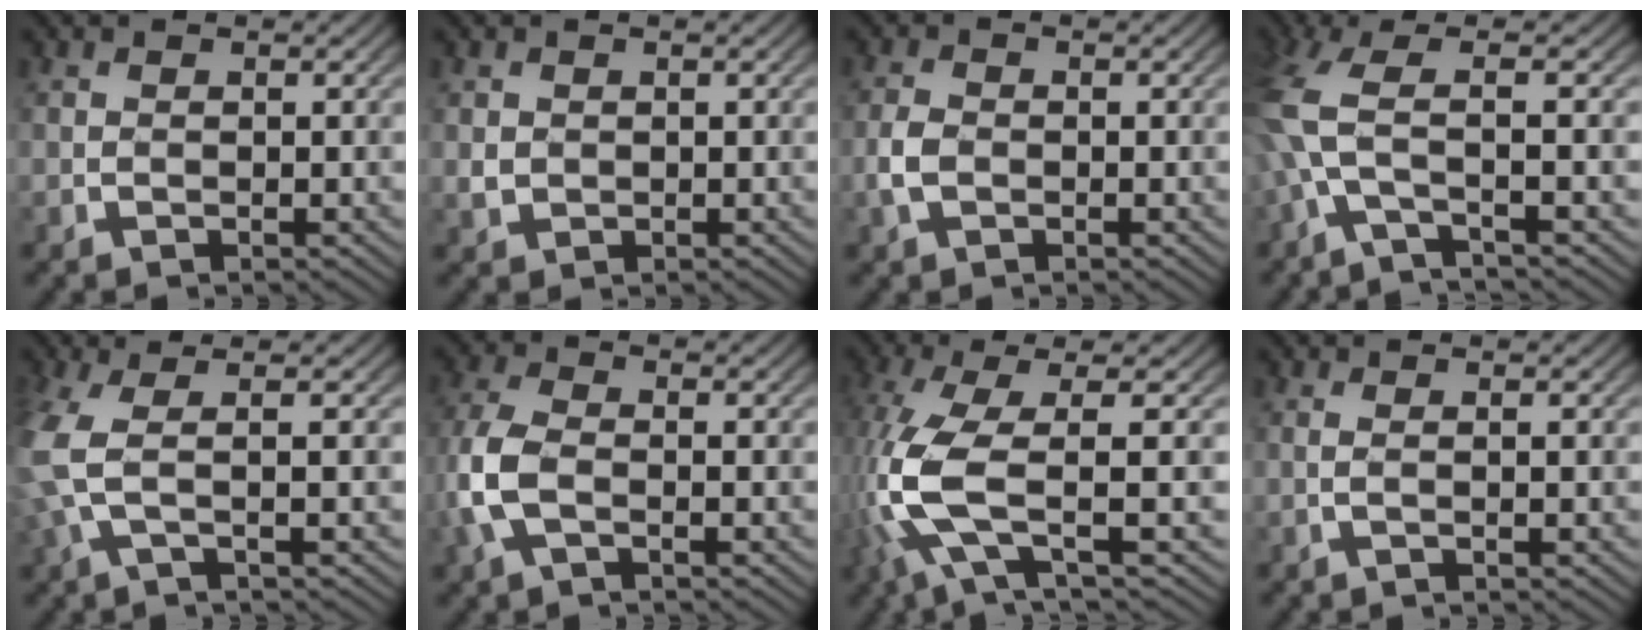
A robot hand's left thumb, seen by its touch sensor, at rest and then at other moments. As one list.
[{"total": 1.3, "force": [0.1, 1.2, 0.4], "torque": [-0.028, -0.001, 0.000]}, {"total": 3.0, "force": [-1.3, 2.0, 1.8], "torque": [-0.055, 0.004, -0.026]}, {"total": 5.5, "force": [-1.3, 0.5, 5.3], "torque": [-0.145, 0.015, -0.037]}, {"total": 4.9, "force": [-0.3, 1.7, 4.6], "torque": [-0.134, 0.004, -0.013]}, {"total": 6.1, "force": [-2.1, 3.5, 4.6], "torque": [-0.134, 0.005, -0.050]}, {"total": 9.9, "force": [-3.4, 2.3, 9.0], "torque": [-0.224, -0.002, -0.076]}, {"total": 0.6, "force": [-0.3, -0.4, 0.4], "torque": [-0.007, -0.003, -0.003]}]